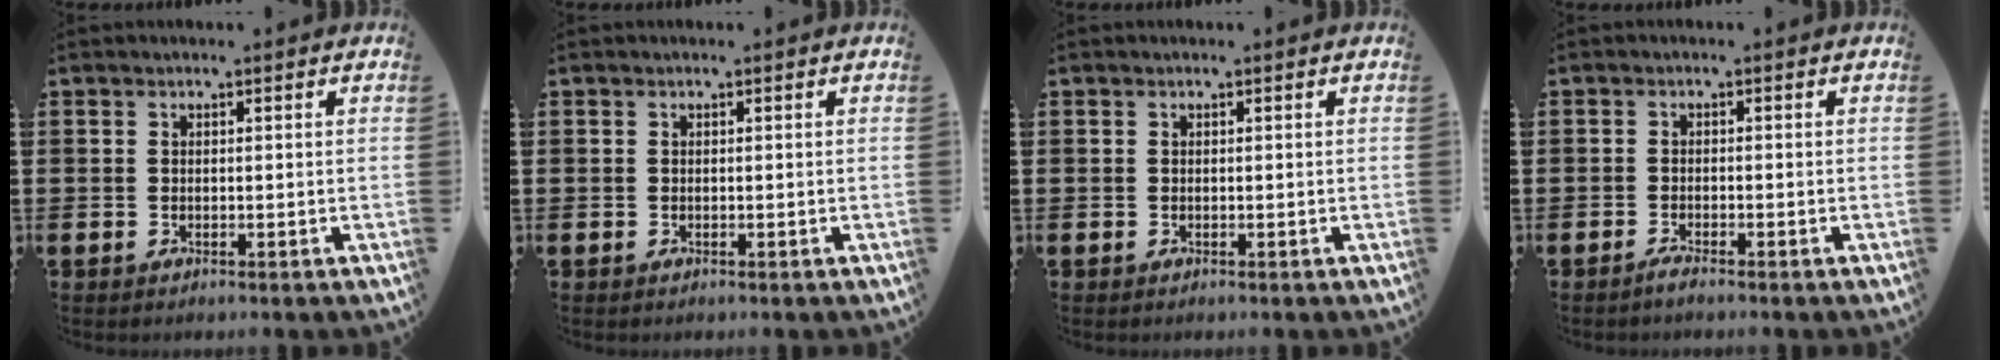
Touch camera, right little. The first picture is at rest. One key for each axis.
{"total": 0.0}
{"total": 0.0}
{"total": 1.0, "fx": -0.8, "fy": 0.0, "fz": 0.6, "tx": -0.011, "ty": -0.003, "tz": -0.014}